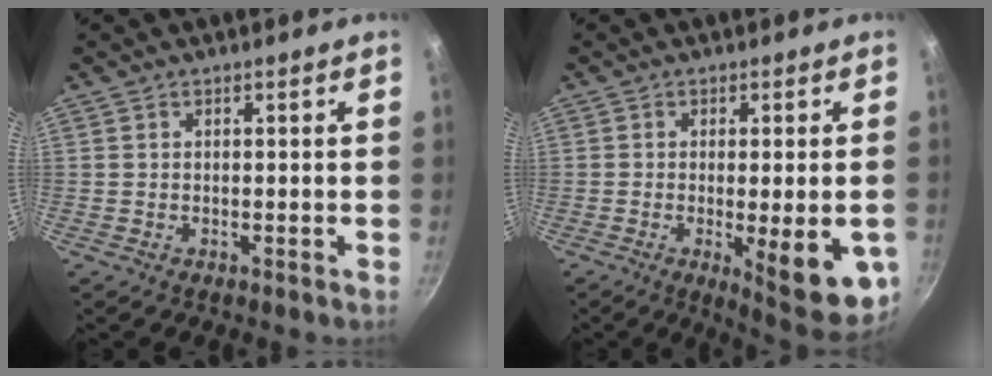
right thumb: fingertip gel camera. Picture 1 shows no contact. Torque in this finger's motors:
{"motor_torque": [-0.27, 0.55, 0.02, 0.11, 0.03]}